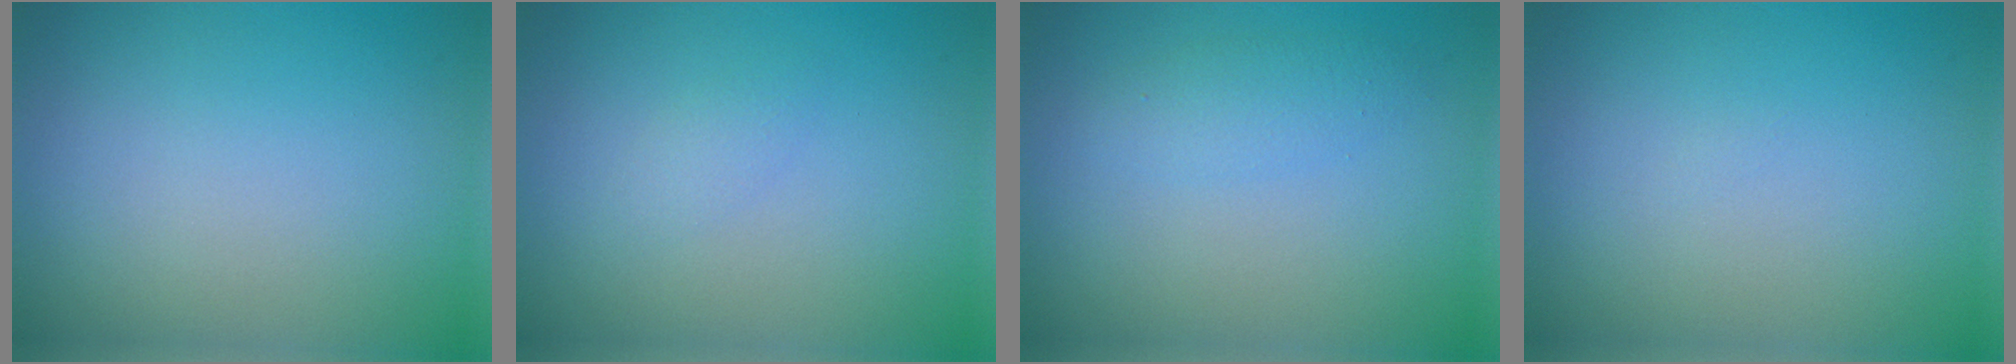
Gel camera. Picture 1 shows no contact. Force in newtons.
{"total": 0.9, "press": 0.9, "slide": 0.0}
{"total": 1.6, "press": 1.6, "slide": 0.0}
{"total": 0.0}